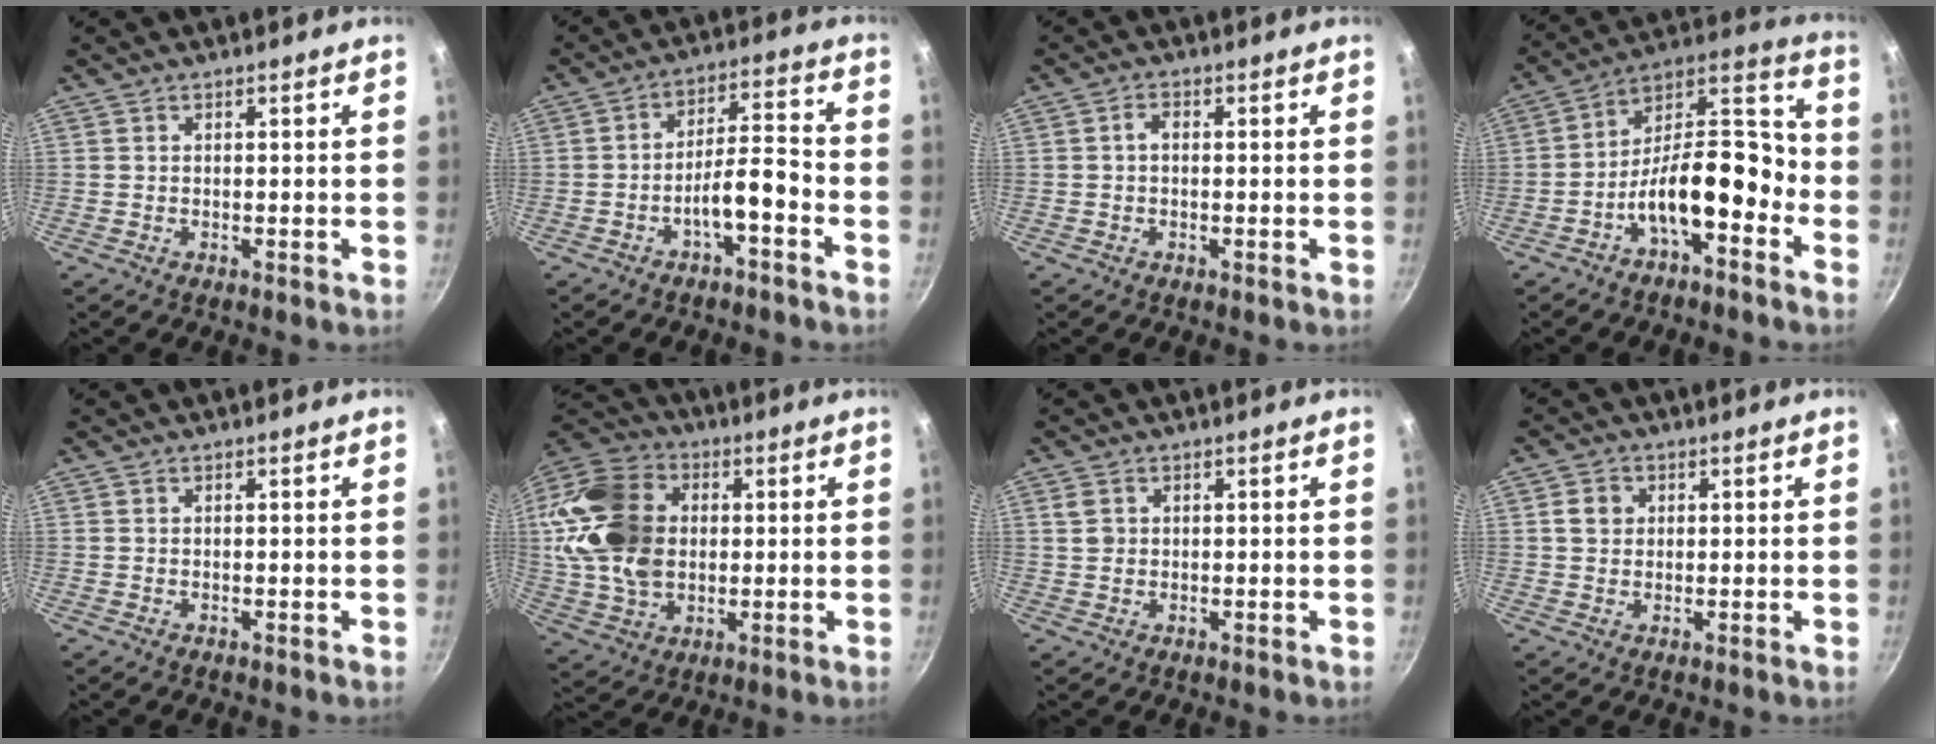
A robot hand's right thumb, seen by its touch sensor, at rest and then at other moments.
{"total": 7.9, "force": [-3.4, 2.5, 6.7], "torque": [-0.110, 0.043, -0.057]}
{"total": 1.8, "force": [0.0, 1.1, 1.5], "torque": [-0.023, 0.008, -0.003]}
{"total": 16.8, "force": [-5.8, 7.4, 13.9], "torque": [-0.208, 0.080, -0.098]}
{"total": 0.0}
{"total": 22.2, "force": [2.2, 15.9, 15.4], "torque": [-0.330, 0.011, 0.044]}
{"total": 2.2, "force": [0.7, 1.8, 1.2], "torque": [-0.020, -0.001, 0.017]}
{"total": 3.5, "force": [0.8, 3.0, 1.7], "torque": [-0.019, 0.001, 0.014]}